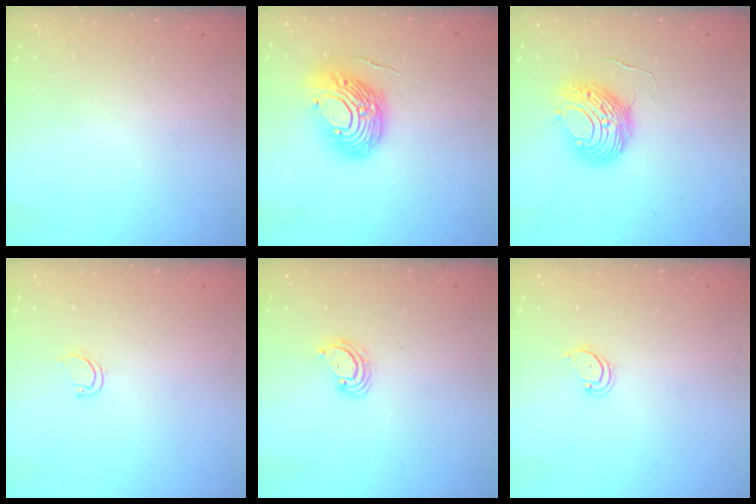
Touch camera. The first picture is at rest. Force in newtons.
{"total": 14.9, "press": 14.8, "slide": 1.6}
{"total": 10.3, "press": 10.3, "slide": 0.7}
{"total": 4.6, "press": 4.4, "slide": 1.2}
{"total": 3.2, "press": 3.2, "slide": 0.3}
{"total": 3.0, "press": 3.0, "slide": 0.2}